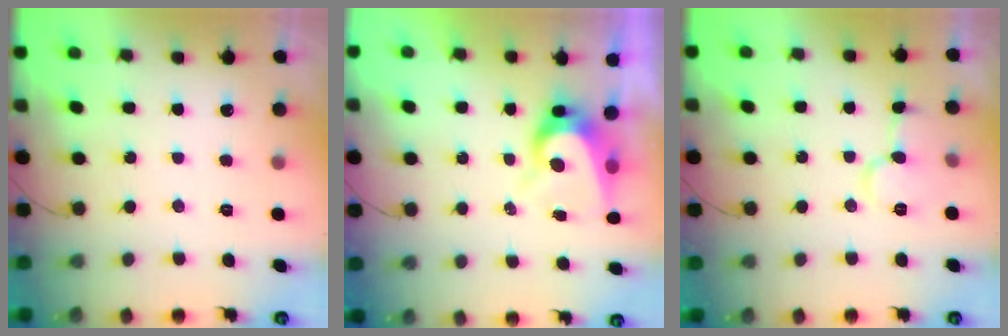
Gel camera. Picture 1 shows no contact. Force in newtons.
{"total": 7.2, "press": 7.1, "slide": 0.6}
{"total": 8.0, "press": 8.0, "slide": 0.6}